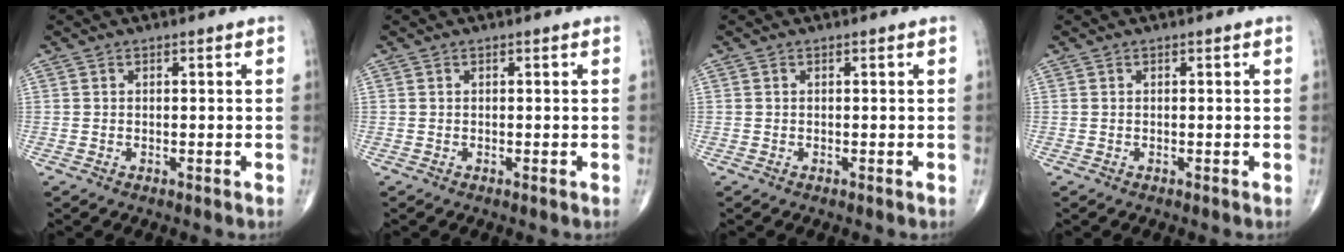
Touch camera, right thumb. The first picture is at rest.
{"total": 0.0}
{"total": 0.0}
{"total": 0.0}